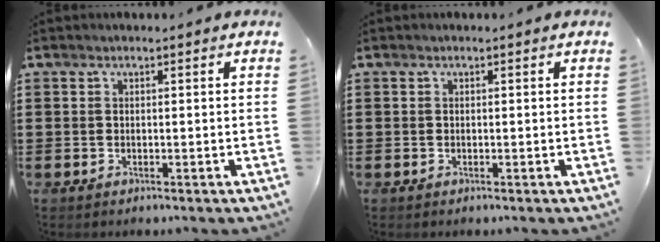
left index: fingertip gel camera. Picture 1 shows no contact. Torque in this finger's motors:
{"motor_torque": [-0.02, 0.01, 0.01, 0.00]}